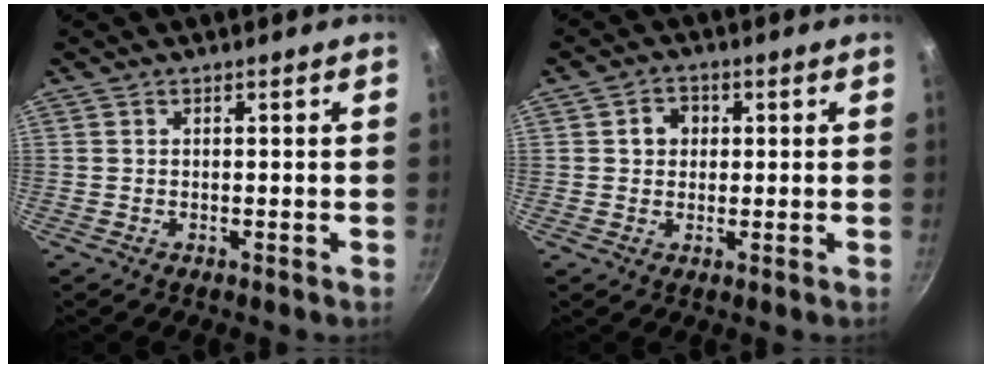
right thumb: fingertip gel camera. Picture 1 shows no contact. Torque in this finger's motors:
{"motor_torque": [0.21, 0.25, 0.34, -0.22, -0.01]}